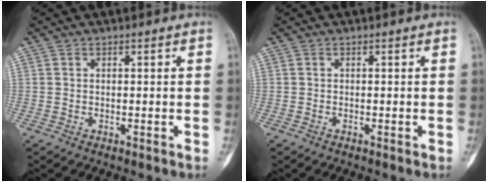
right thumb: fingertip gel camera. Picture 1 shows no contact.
{"total": 0.0}